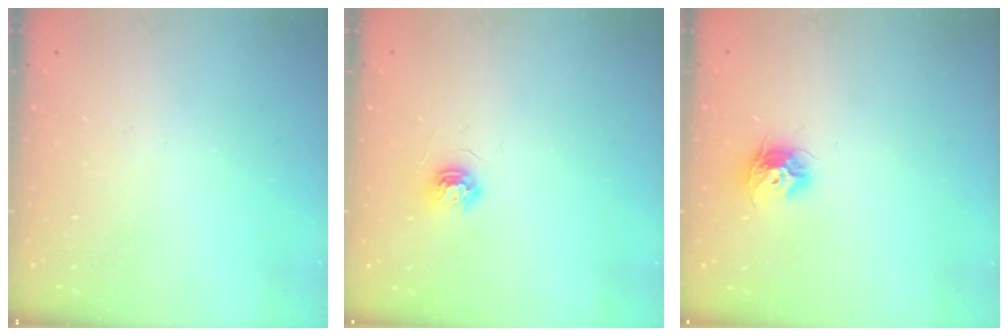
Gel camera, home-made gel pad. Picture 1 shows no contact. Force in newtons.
{"total": 5.3, "press": 5.3, "slide": 0.6}
{"total": 8.9, "press": 8.9, "slide": 0.1}